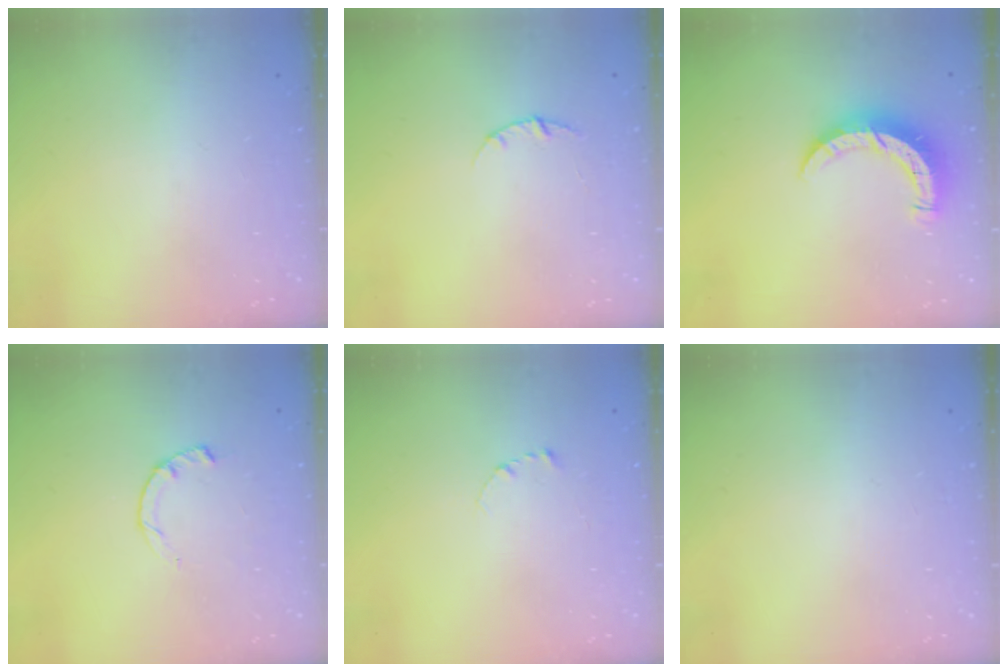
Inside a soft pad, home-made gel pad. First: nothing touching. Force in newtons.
{"total": 2.8, "press": 2.8, "slide": 0.4}
{"total": 8.3, "press": 8.3, "slide": 0.4}
{"total": 2.3, "press": 2.3, "slide": 0.4}
{"total": 2.3, "press": 2.3, "slide": 0.2}
{"total": 2.5, "press": 2.5, "slide": 0.2}